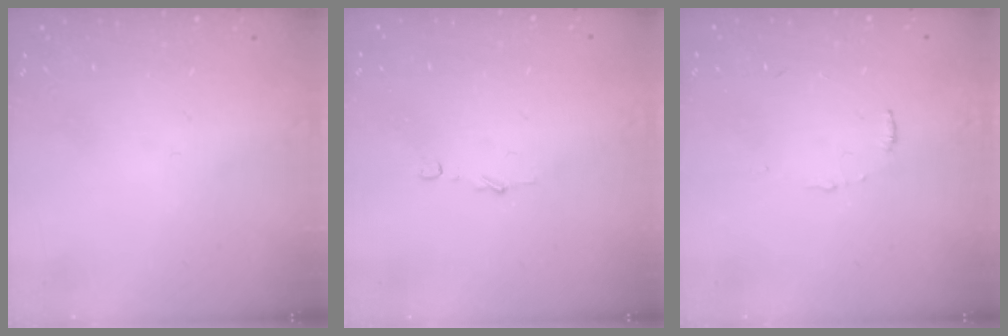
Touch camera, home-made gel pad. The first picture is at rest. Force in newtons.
{"total": 2.8, "press": 2.8, "slide": 0.2}
{"total": 6.5, "press": 6.5, "slide": 0.5}